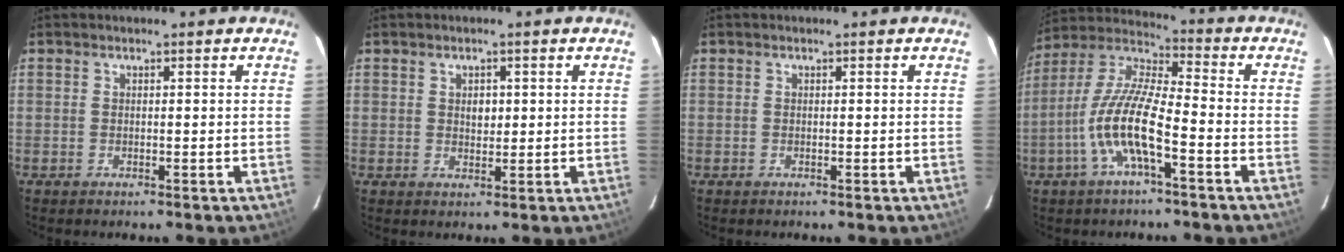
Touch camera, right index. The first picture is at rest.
{"total": 2.2, "force": [0.5, 1.6, 1.4], "torque": [-0.020, 0.004, 0.009]}
{"total": 0.0}
{"total": 12.8, "force": [-4.9, 2.6, 11.5], "torque": [-0.237, 0.001, -0.102]}